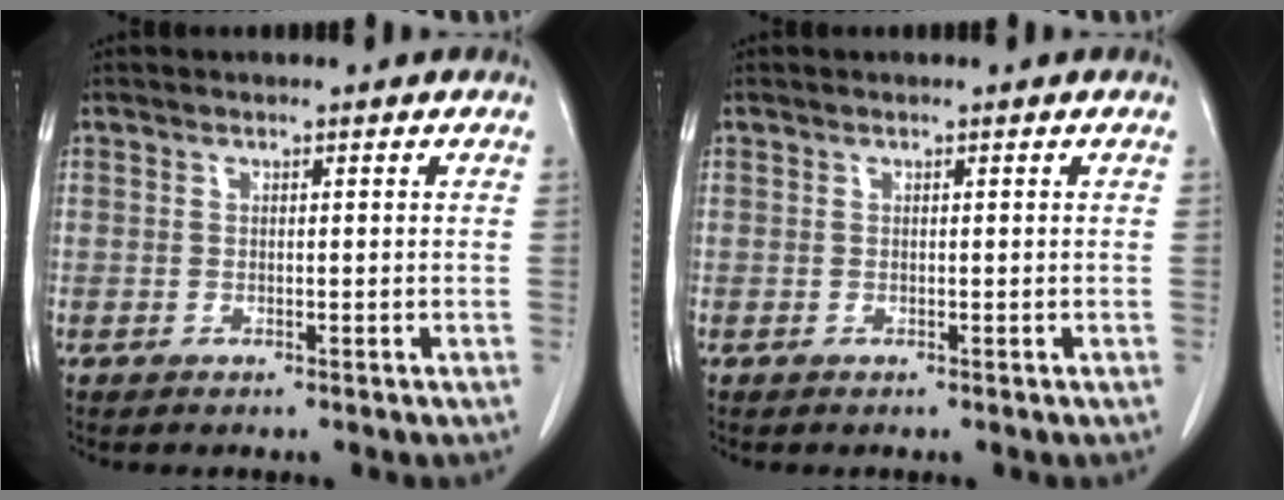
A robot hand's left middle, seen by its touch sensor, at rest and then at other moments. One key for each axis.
{"total": 0.0}